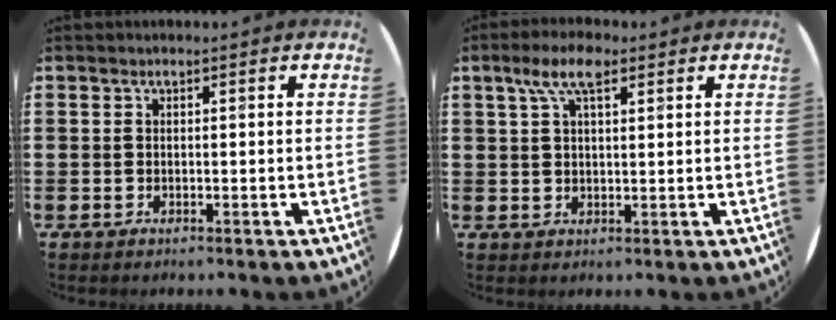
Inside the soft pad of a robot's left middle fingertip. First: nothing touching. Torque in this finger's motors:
{"motor_torque": [0.94, -0.95, 0.18, 0.05]}